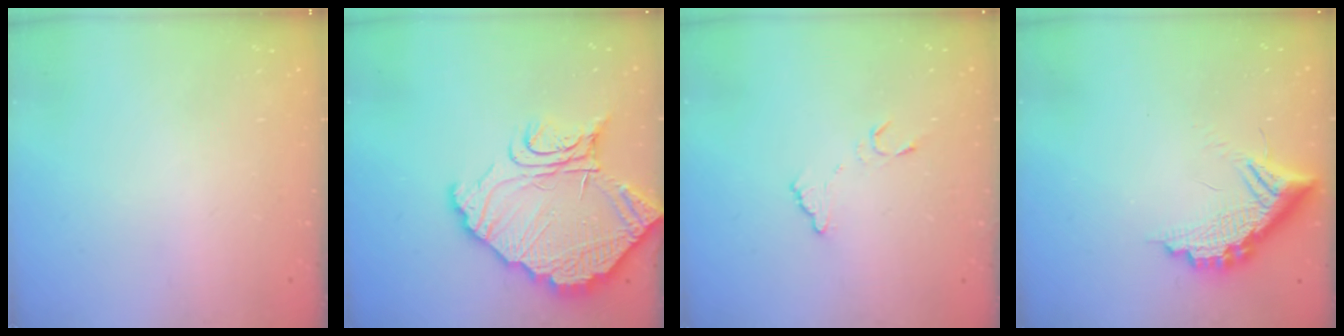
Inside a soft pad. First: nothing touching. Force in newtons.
{"total": 15.5, "press": 15.4, "slide": 1.6}
{"total": 7.2, "press": 7.1, "slide": 0.5}
{"total": 12.8, "press": 12.8, "slide": 0.7}